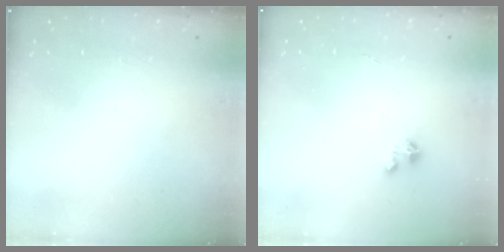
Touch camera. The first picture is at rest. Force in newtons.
{"total": 2.0, "press": 2.0, "slide": 0.1}